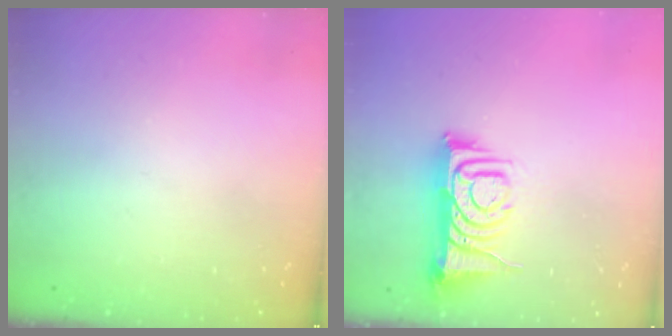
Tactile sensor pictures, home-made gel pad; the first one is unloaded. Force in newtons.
{"total": 9.4, "press": 9.4, "slide": 1.1}